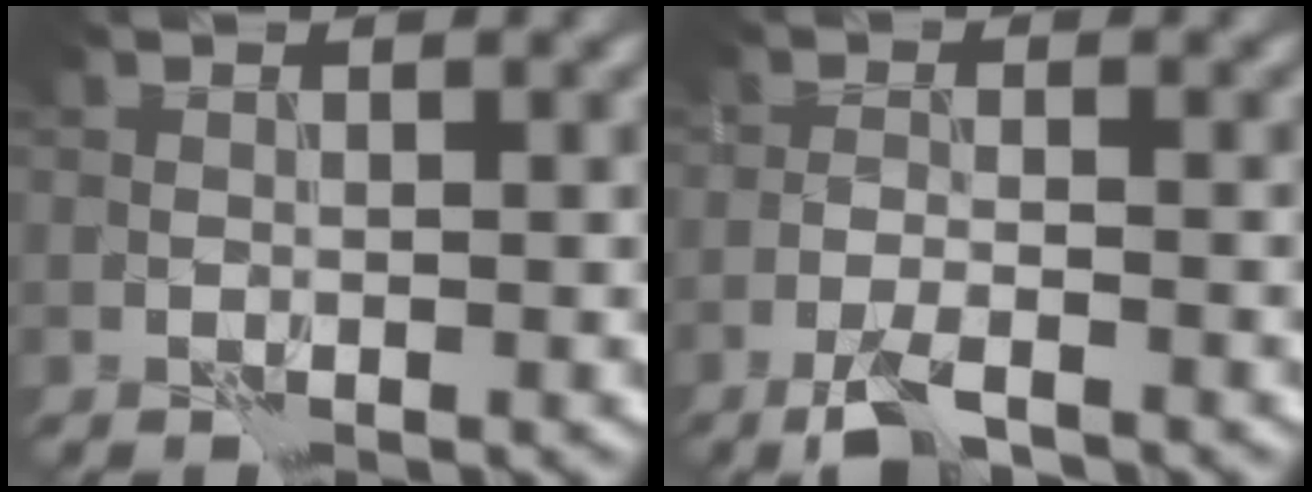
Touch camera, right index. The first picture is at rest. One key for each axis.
{"total": 3.1, "fx": -2.3, "fy": 0.7, "fz": 2.0, "tx": -0.047, "ty": -0.002, "tz": -0.051}